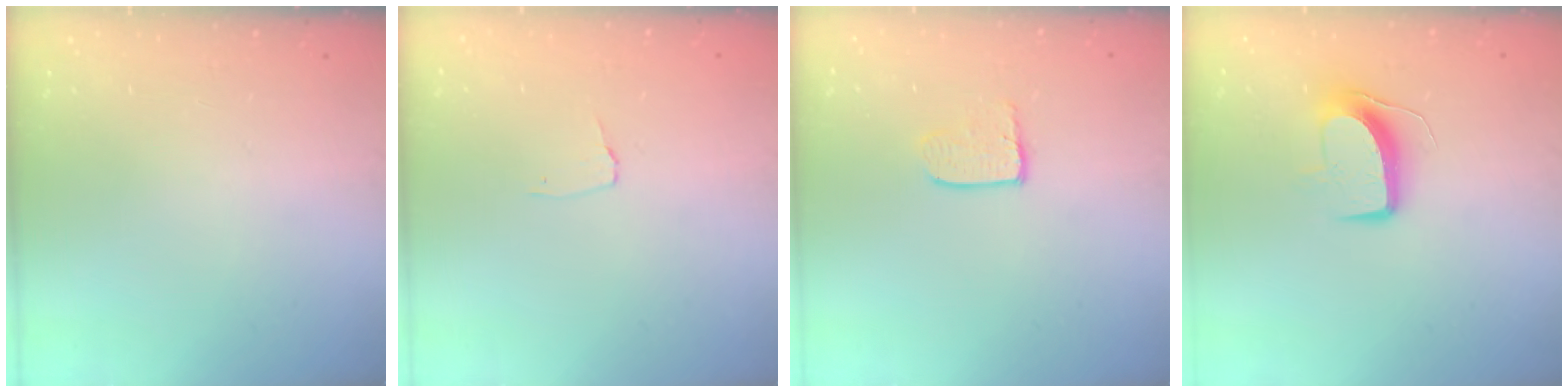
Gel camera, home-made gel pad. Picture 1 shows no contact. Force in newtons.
{"total": 2.7, "press": 2.7, "slide": 0.3}
{"total": 3.3, "press": 3.3, "slide": 0.3}
{"total": 9.2, "press": 9.2, "slide": 0.4}